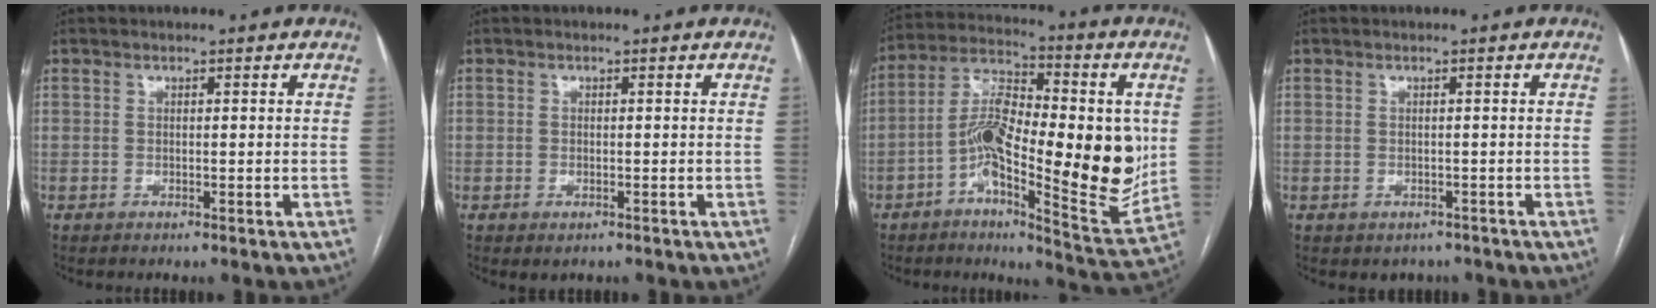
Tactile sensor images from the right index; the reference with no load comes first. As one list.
[{"total": 1.1, "force": [-0.6, 0.6, 0.7], "torque": [-0.011, -0.001, -0.003]}, {"total": 21.0, "force": [-1.4, 5.8, 20.1], "torque": [-0.324, 0.009, -0.023]}, {"total": 2.3, "force": [-1.7, 1.6, 0.4], "torque": [-0.002, 0.003, -0.019]}]